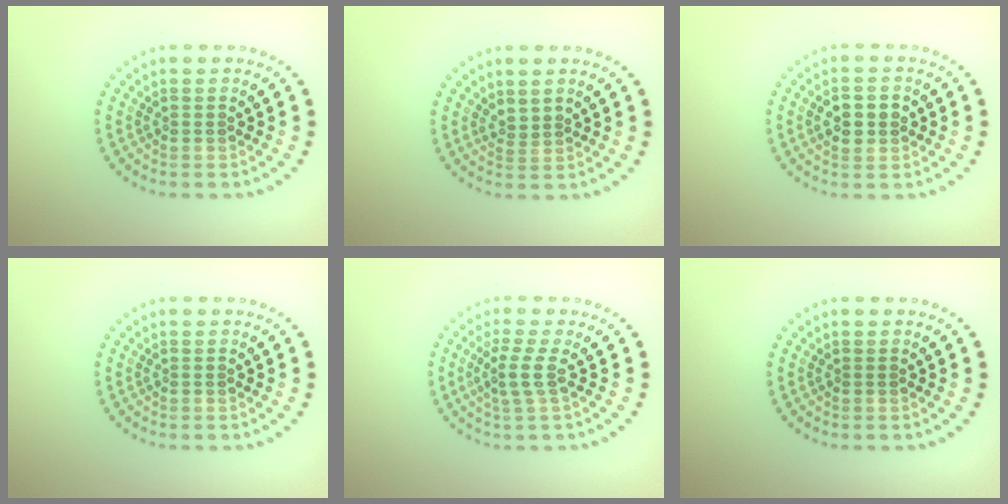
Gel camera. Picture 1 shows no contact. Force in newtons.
{"total": 0.9, "press": 0.5, "slide": 0.7}
{"total": 3.1, "press": 3.1, "slide": 0.2}
{"total": 0.0}
{"total": 2.1, "press": 1.6, "slide": 1.4}
{"total": 0.0}